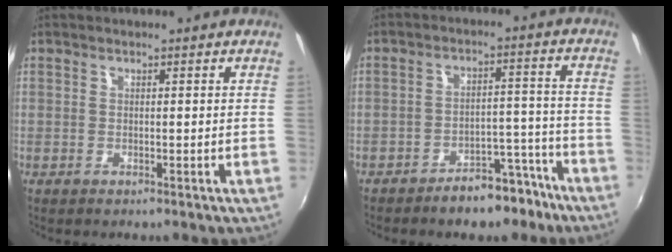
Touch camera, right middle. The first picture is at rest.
{"total": 8.9, "force": [-7.0, 4.0, 3.8], "torque": [-0.056, 0.040, -0.082]}